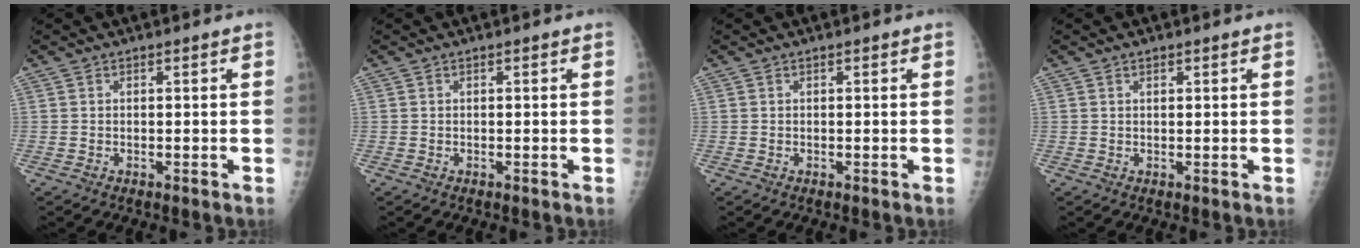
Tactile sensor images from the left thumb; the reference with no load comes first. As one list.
[{"total": 0.0}, {"total": 0.0}, {"total": 0.9, "force": [0.6, 0.5, 0.5], "torque": [-0.005, -0.002, 0.009]}]